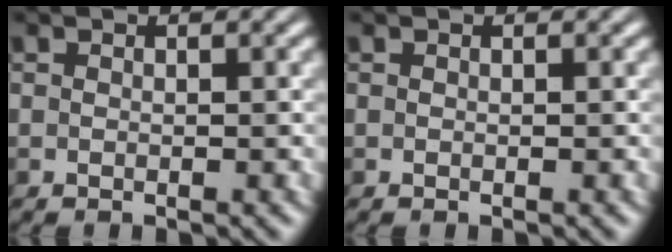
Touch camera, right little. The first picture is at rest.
{"total": 0.0}